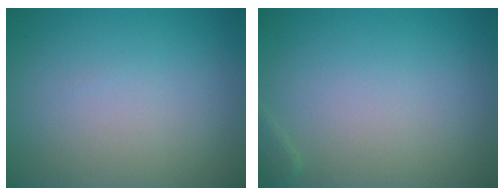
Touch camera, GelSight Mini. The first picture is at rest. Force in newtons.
{"total": 0.7, "press": 0.7, "slide": 0.0}